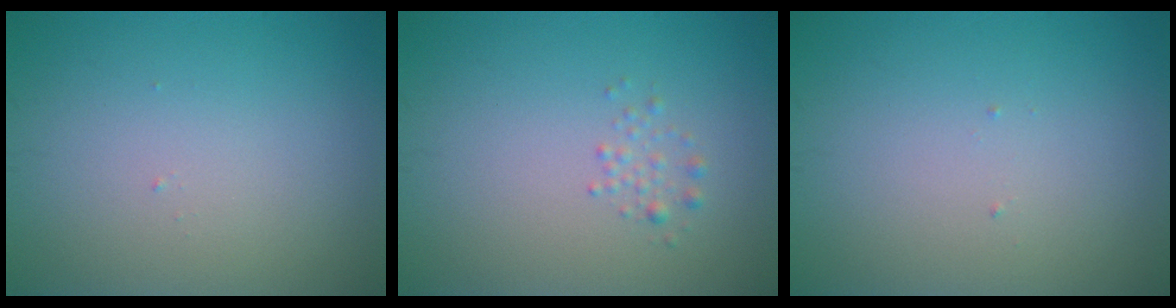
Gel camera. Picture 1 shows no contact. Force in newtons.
{"total": 1.0, "press": 1.0, "slide": 0.0}
{"total": 0.0}